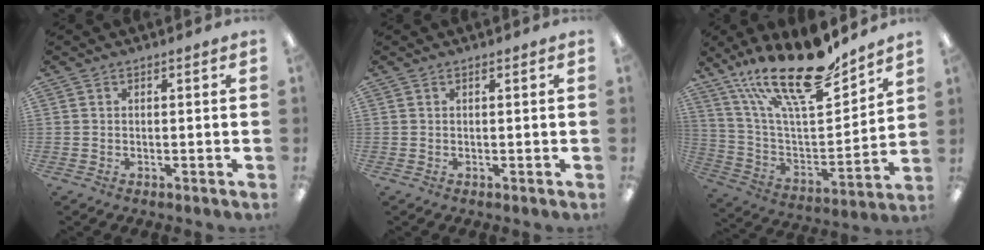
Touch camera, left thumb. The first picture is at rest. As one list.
[{"total": 0.0}, {"total": 25.3, "force": [18.2, 7.8, 15.8], "torque": [-0.282, -0.113, 0.310]}]